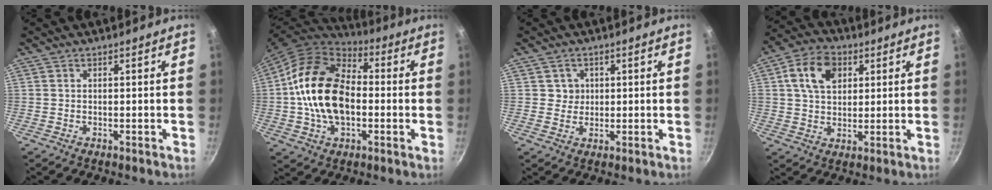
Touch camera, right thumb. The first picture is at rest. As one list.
[{"total": 19.7, "force": [-0.6, 13.0, 14.8], "torque": [-0.244, 0.028, -0.023]}, {"total": 2.8, "force": [0.6, 2.7, 0.4], "torque": [0.016, 0.003, 0.006]}, {"total": 10.3, "force": [3.2, 7.3, 6.5], "torque": [-0.096, 0.008, 0.046]}]